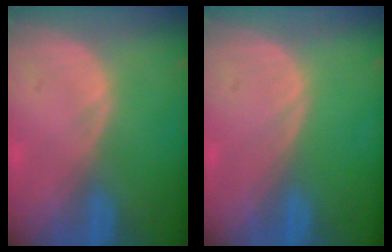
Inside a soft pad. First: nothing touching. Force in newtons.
{"total": 0.0}